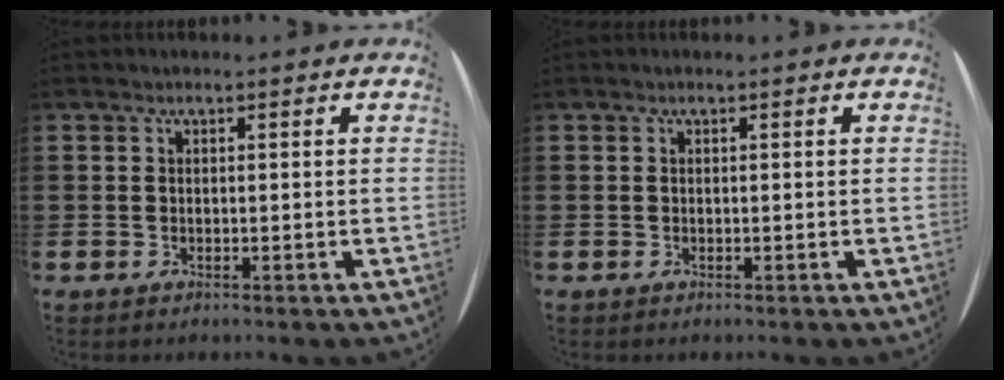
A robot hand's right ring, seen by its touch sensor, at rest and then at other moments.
{"total": 0.0}